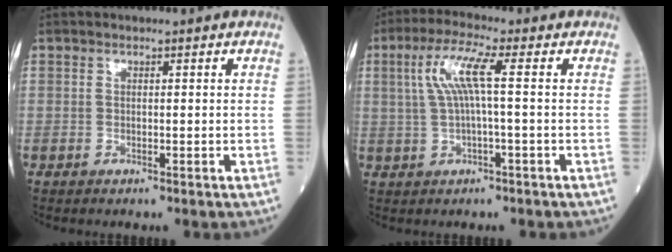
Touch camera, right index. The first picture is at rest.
{"total": 6.6, "force": [1.1, 0.1, 6.5], "torque": [-0.137, 0.019, 0.025]}